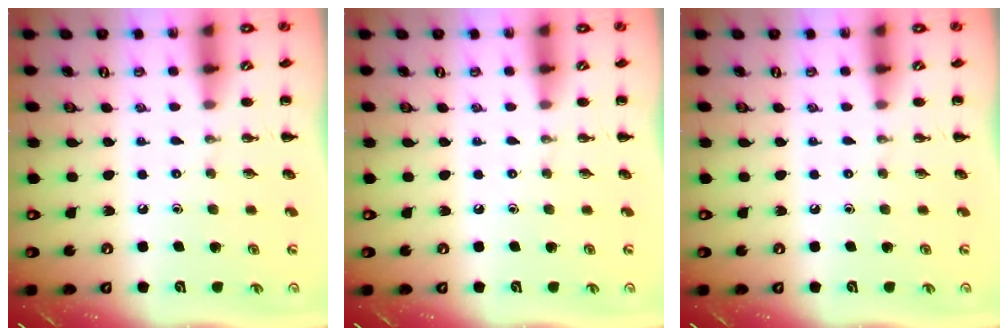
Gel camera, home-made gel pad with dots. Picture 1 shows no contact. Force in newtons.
{"total": 0.0}
{"total": 0.0}